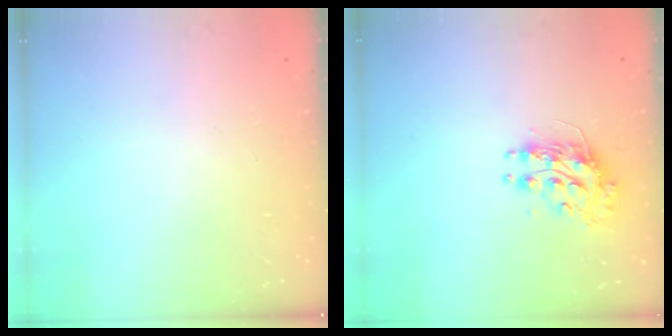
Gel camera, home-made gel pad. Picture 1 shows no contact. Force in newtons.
{"total": 10.5, "press": 10.5, "slide": 0.3}